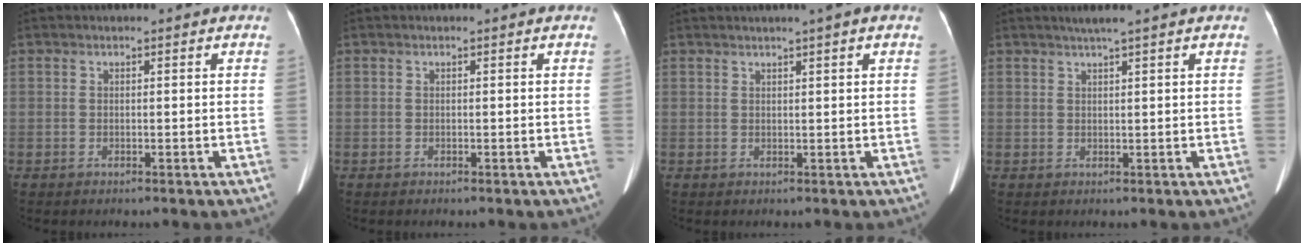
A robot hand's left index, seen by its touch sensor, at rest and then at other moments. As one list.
[{"total": 0.0}, {"total": 2.3, "force": [1.5, -0.3, 1.8], "torque": [-0.031, 0.012, 0.025]}, {"total": 2.3, "force": [1.7, -0.6, 1.5], "torque": [-0.027, 0.006, 0.030]}]